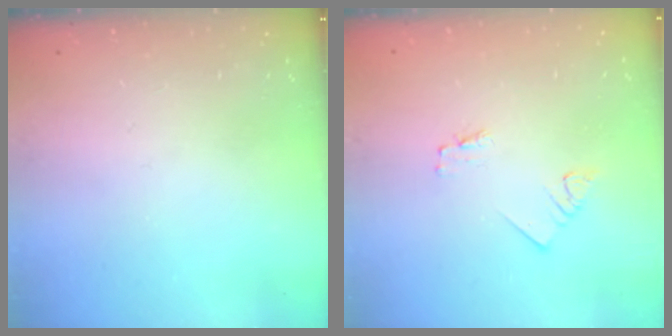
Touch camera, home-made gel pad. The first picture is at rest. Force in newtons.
{"total": 1.2, "press": 1.2, "slide": 0.1}